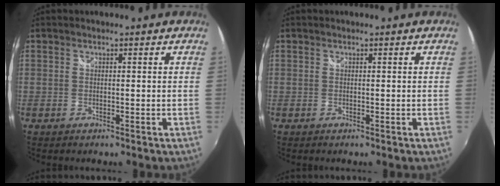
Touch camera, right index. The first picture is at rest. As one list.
[{"total": 0.0}]